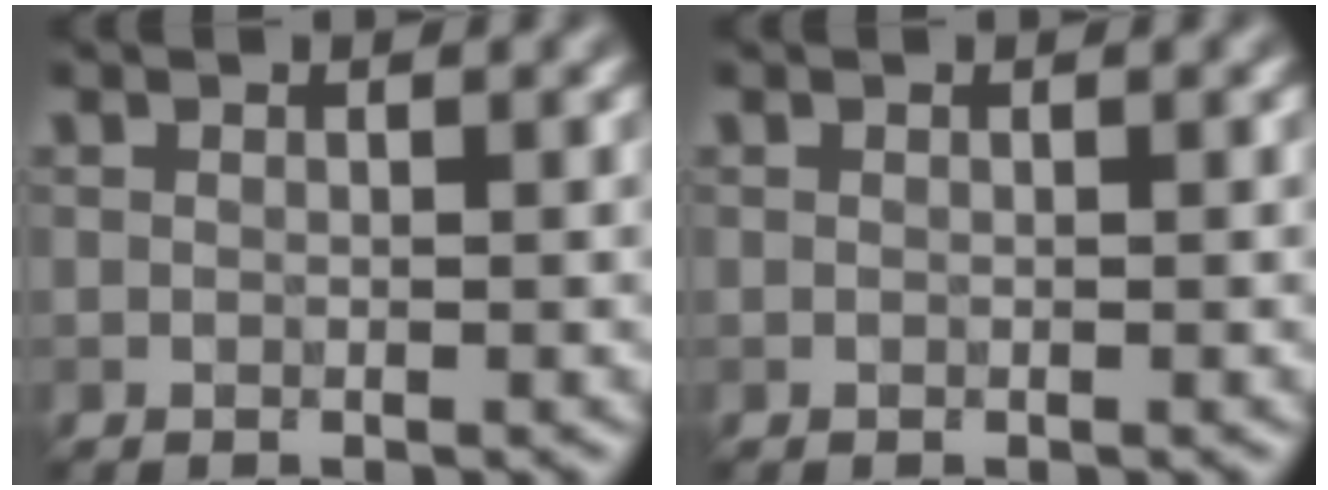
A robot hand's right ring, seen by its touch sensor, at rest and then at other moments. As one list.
[{"total": 0.0}]